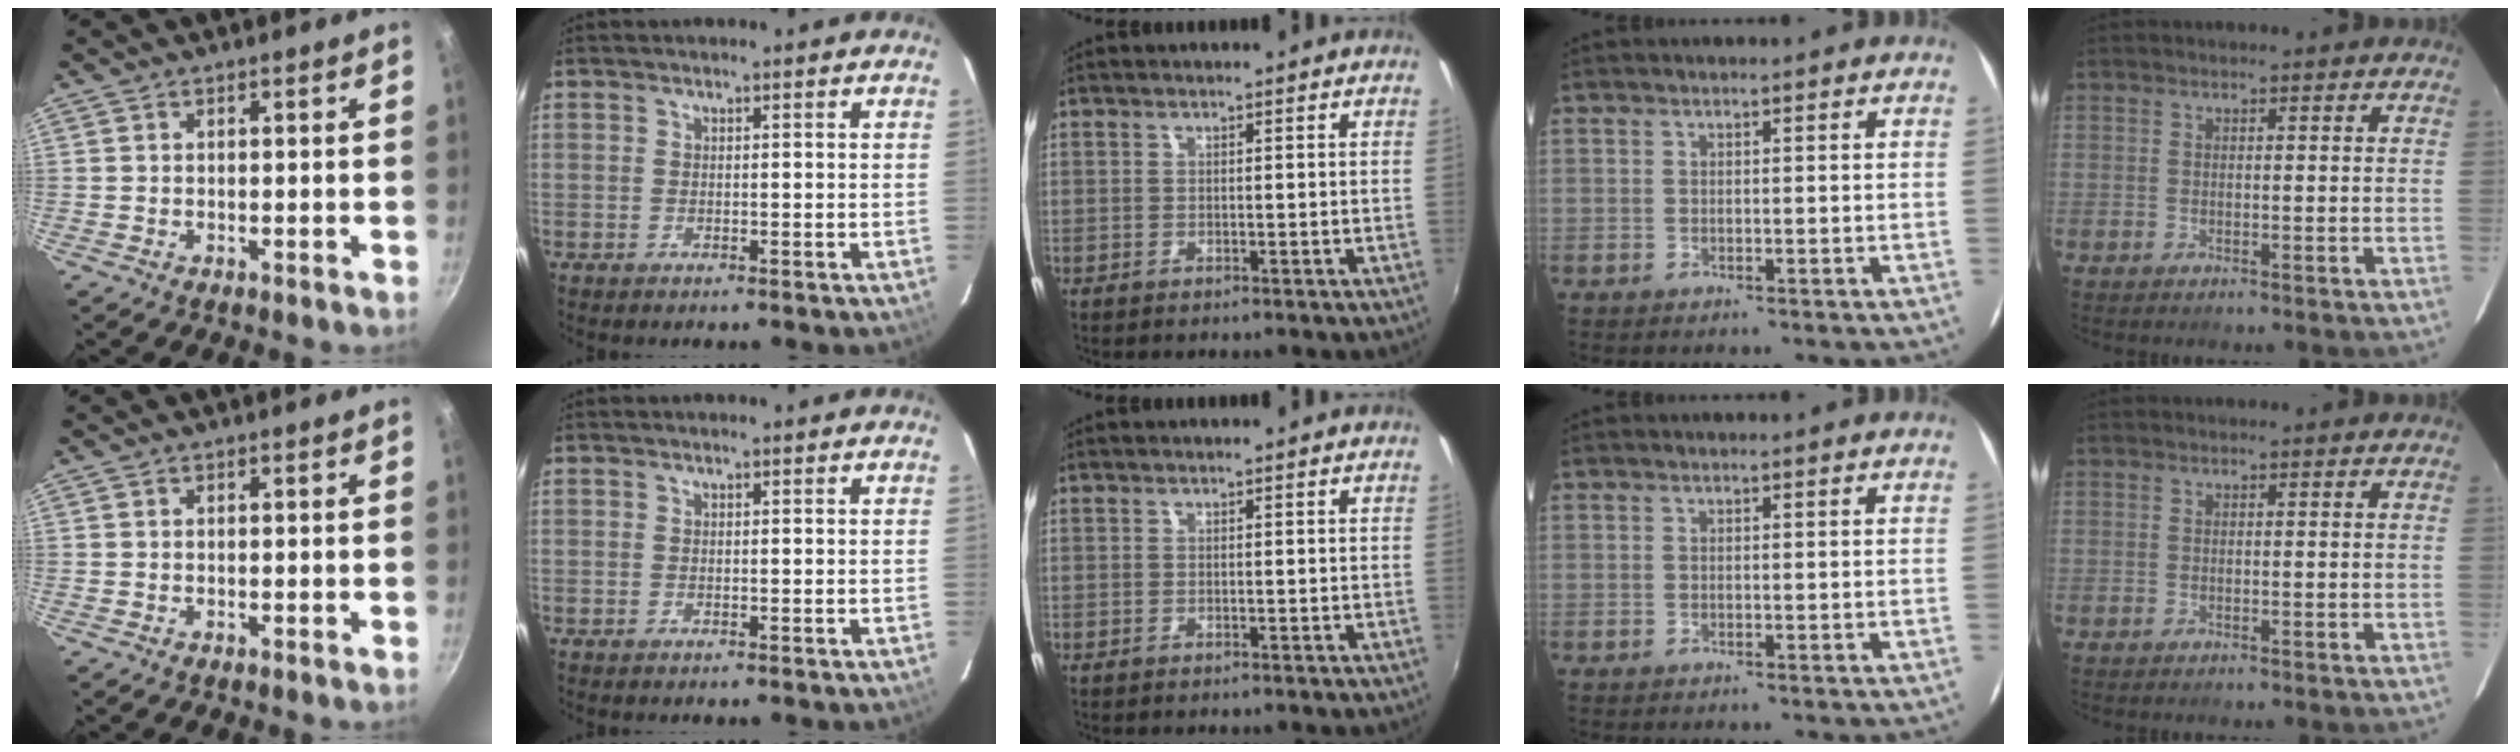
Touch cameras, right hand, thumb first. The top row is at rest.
{}